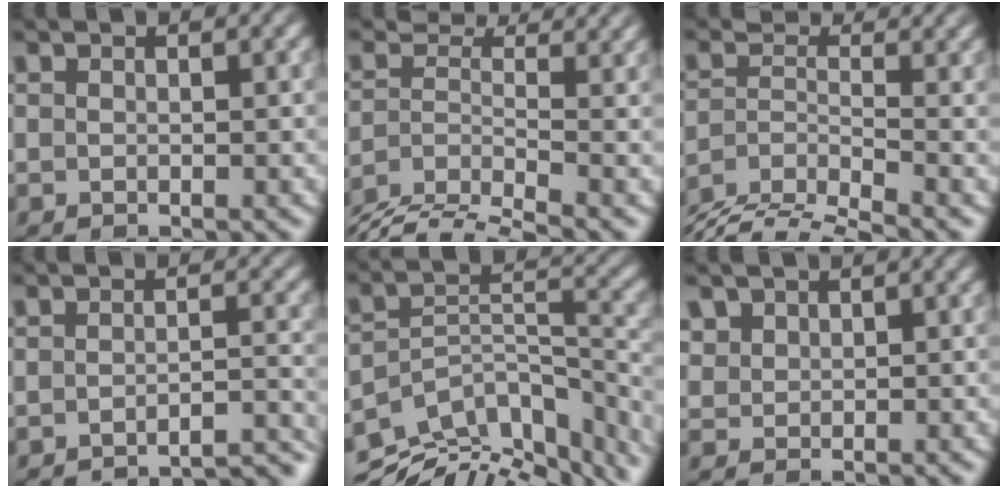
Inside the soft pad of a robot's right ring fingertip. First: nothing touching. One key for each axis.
{"total": 6.7, "fx": -3.4, "fy": 4.5, "fz": 3.7, "tx": -0.067, "ty": -0.028, "tz": -0.060}
{"total": 7.5, "fx": -3.6, "fy": 5.2, "fz": 4.1, "tx": -0.080, "ty": -0.032, "tz": -0.066}
{"total": 4.9, "fx": -4.7, "fy": 0.5, "fz": 1.2, "tx": -0.013, "ty": -0.010, "tz": -0.077}
{"total": 13.0, "fx": -7.4, "fy": 7.8, "fz": 7.3, "tx": -0.101, "ty": -0.030, "tz": -0.108}
{"total": 1.7, "fx": 1.2, "fy": 1.2, "fz": 0.1, "tx": -0.002, "ty": 0.001, "tz": 0.029}